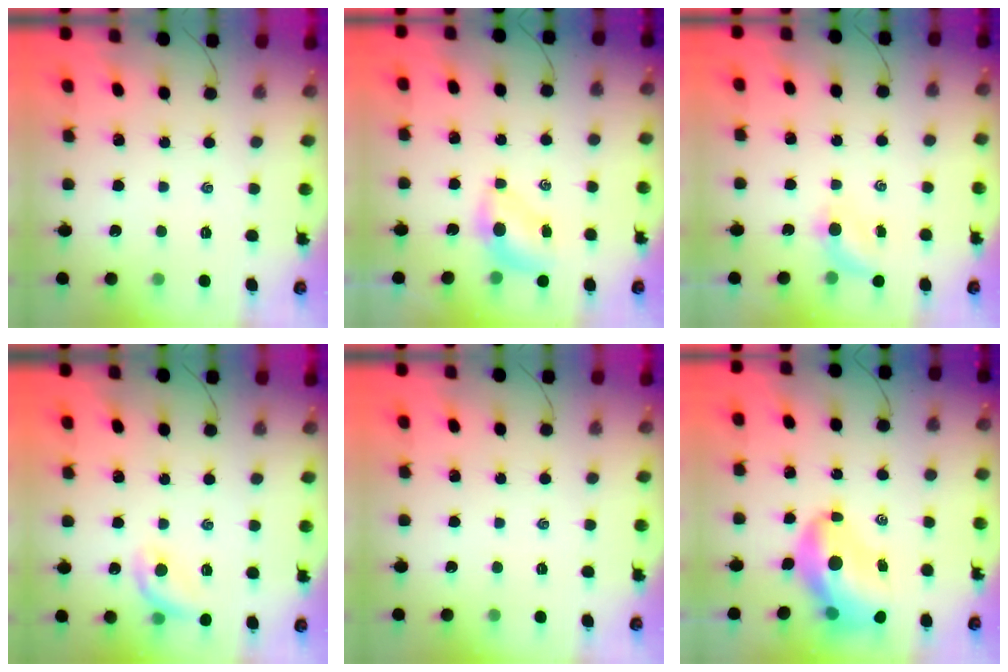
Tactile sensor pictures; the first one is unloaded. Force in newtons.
{"total": 4.8, "press": 4.8, "slide": 0.6}
{"total": 3.1, "press": 2.9, "slide": 1.1}
{"total": 10.1, "press": 9.9, "slide": 2.1}
{"total": 0.0}
{"total": 11.6, "press": 11.0, "slide": 3.4}